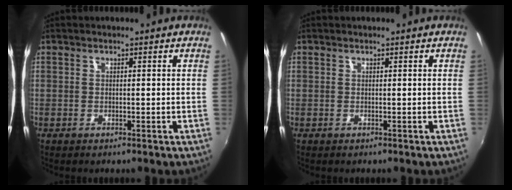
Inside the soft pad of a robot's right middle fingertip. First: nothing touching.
{"total": 0.0}